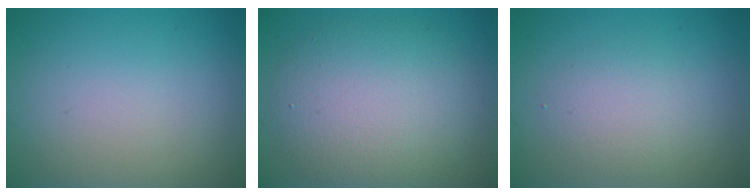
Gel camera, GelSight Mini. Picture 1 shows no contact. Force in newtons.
{"total": 7.3, "press": 7.3, "slide": 0.5}
{"total": 2.5, "press": 2.5, "slide": 0.1}